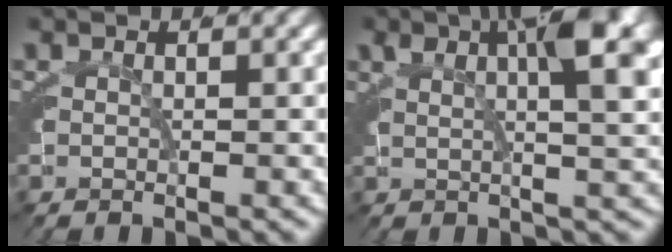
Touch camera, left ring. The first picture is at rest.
{"total": 6.0, "force": [2.5, 0.6, 5.5], "torque": [-0.062, 0.009, 0.040]}